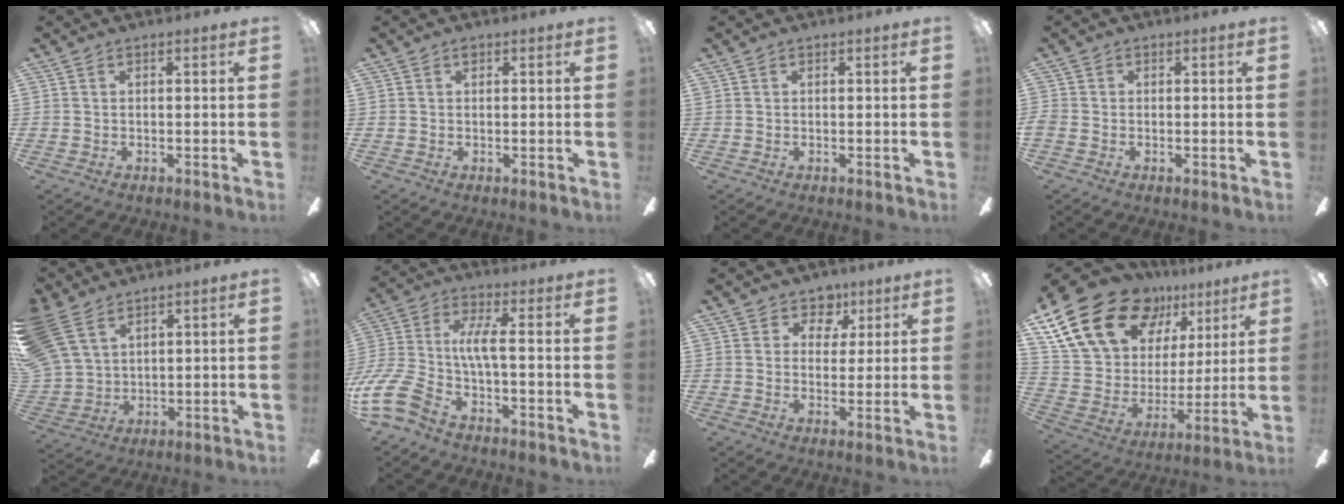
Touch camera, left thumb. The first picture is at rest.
{"total": 0.8, "force": [0.5, 0.5, 0.4], "torque": [-0.009, 0.000, 0.011]}
{"total": 0.0}
{"total": 1.1, "force": [-0.4, 1.0, 0.4], "torque": [-0.007, 0.002, -0.007]}
{"total": 12.9, "force": [7.9, 8.0, 6.2], "torque": [-0.162, -0.019, 0.160]}
{"total": 12.2, "force": [-3.9, 4.9, 10.5], "torque": [-0.245, 0.000, -0.076]}
{"total": 6.0, "force": [3.2, 4.8, 1.5], "torque": [-0.017, -0.012, 0.056]}
{"total": 23.7, "force": [15.0, 13.9, 11.9], "torque": [-0.251, -0.089, 0.288]}